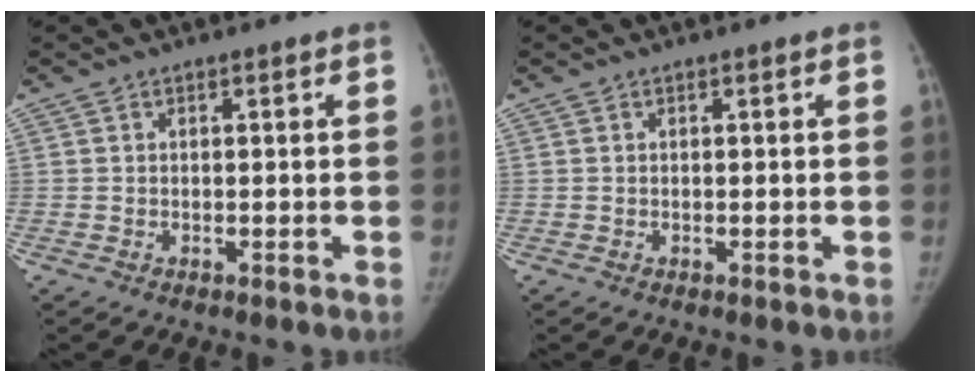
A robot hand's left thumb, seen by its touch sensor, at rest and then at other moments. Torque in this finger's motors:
{"motor_torque": [0.10, -0.03, 0.15, -0.21, 0.02]}